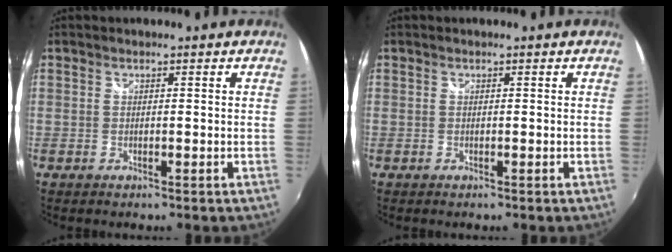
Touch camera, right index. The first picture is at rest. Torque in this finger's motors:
{"motor_torque": [-0.01, 0.17, 0.00, -0.02]}